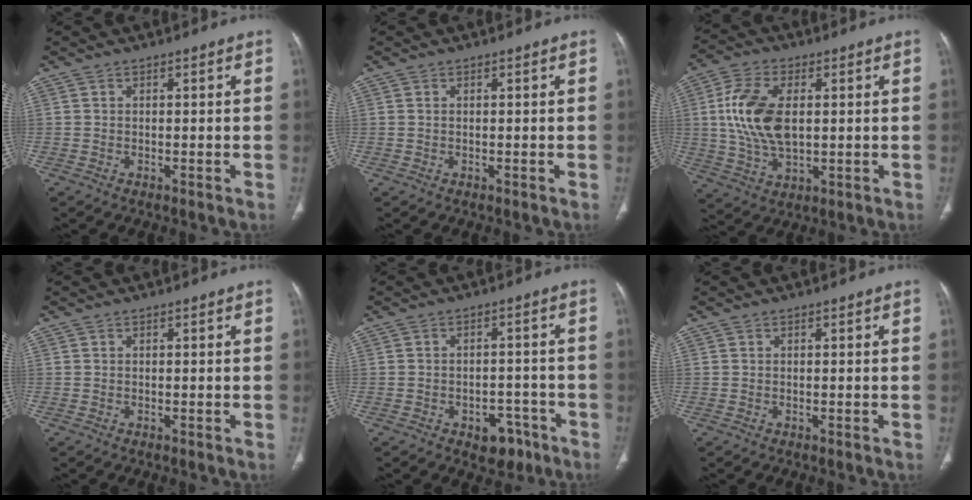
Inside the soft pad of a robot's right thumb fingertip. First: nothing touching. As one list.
[{"total": 0.0}, {"total": 13.2, "force": [1.6, 7.4, 10.8], "torque": [-0.218, -0.005, 0.033]}, {"total": 0.0}, {"total": 5.8, "force": [-3.4, 3.8, 2.8], "torque": [-0.013, 0.027, -0.041]}, {"total": 0.0}]